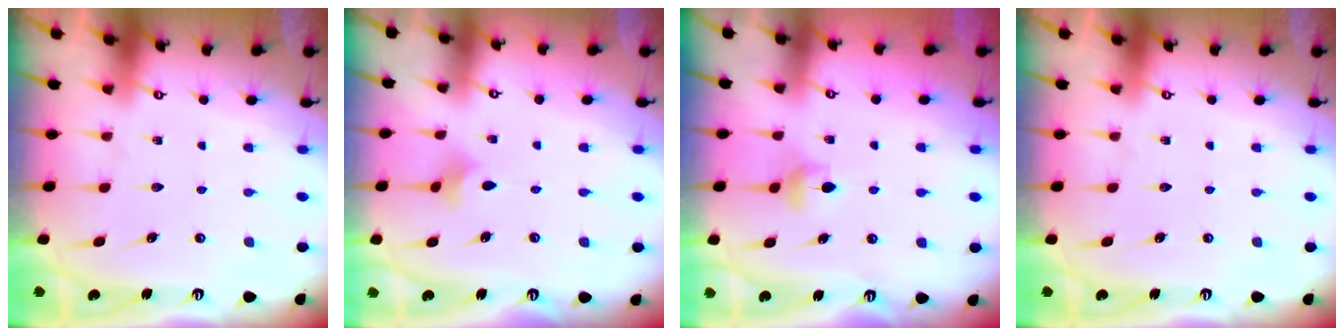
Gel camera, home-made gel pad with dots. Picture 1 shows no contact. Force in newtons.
{"total": 2.3, "press": 2.2, "slide": 0.5}
{"total": 4.8, "press": 4.7, "slide": 0.7}
{"total": 0.0}